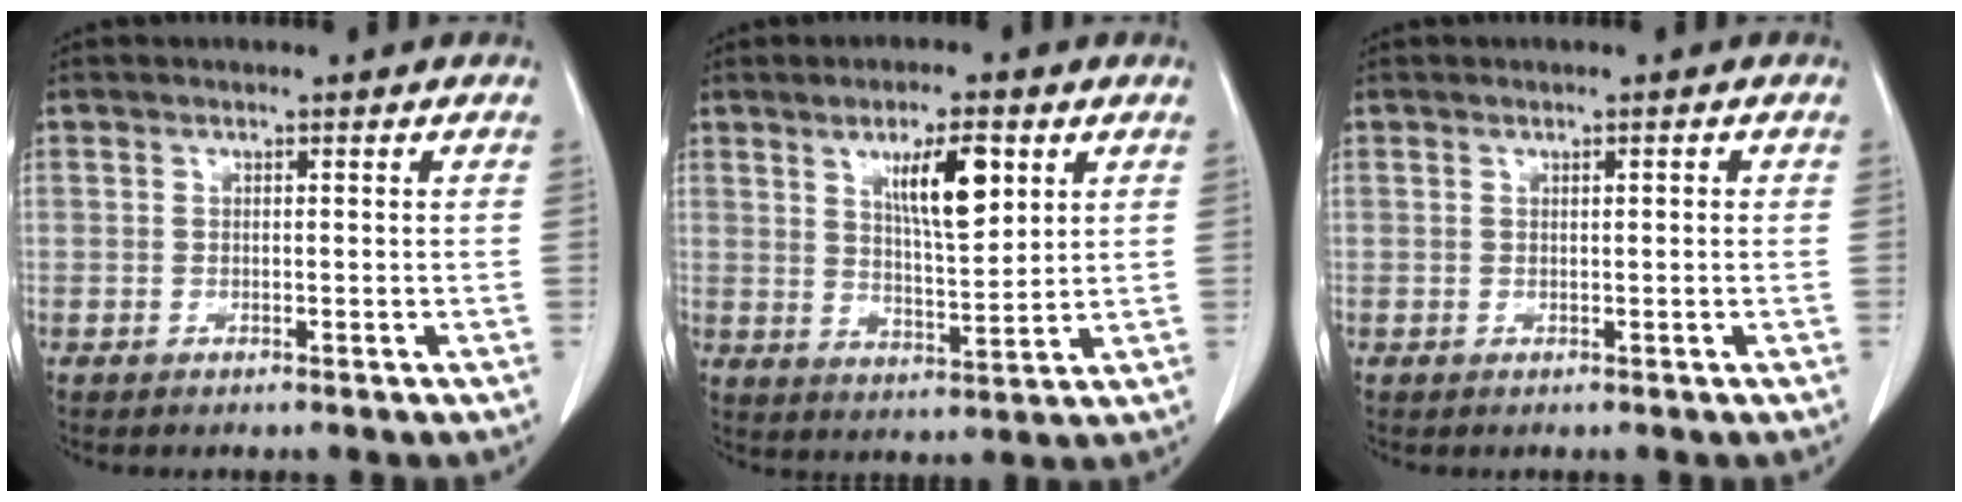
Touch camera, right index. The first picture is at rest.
{"total": 8.8, "force": [3.8, 2.0, 7.7], "torque": [-0.131, -0.004, 0.067]}
{"total": 0.7, "force": [0.2, 0.1, 0.7], "torque": [-0.014, 0.001, 0.003]}